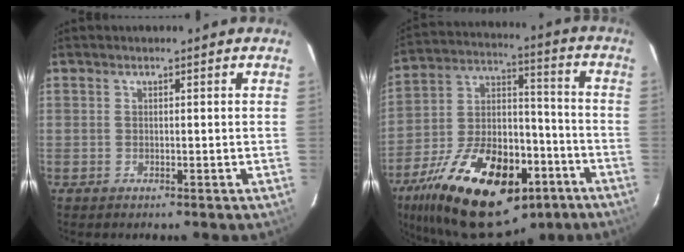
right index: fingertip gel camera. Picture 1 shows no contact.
{"total": 29.1, "force": [-16.4, 15.0, 18.9], "torque": [-0.365, -0.001, -0.248]}